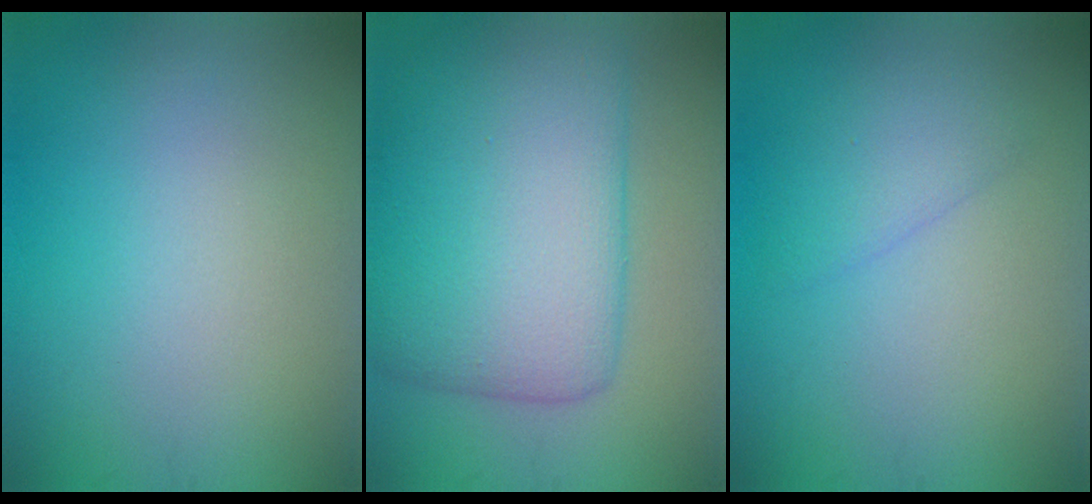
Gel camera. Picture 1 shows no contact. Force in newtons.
{"total": 10.2, "press": 10.2, "slide": 0.1}
{"total": 2.0, "press": 2.0, "slide": 0.2}